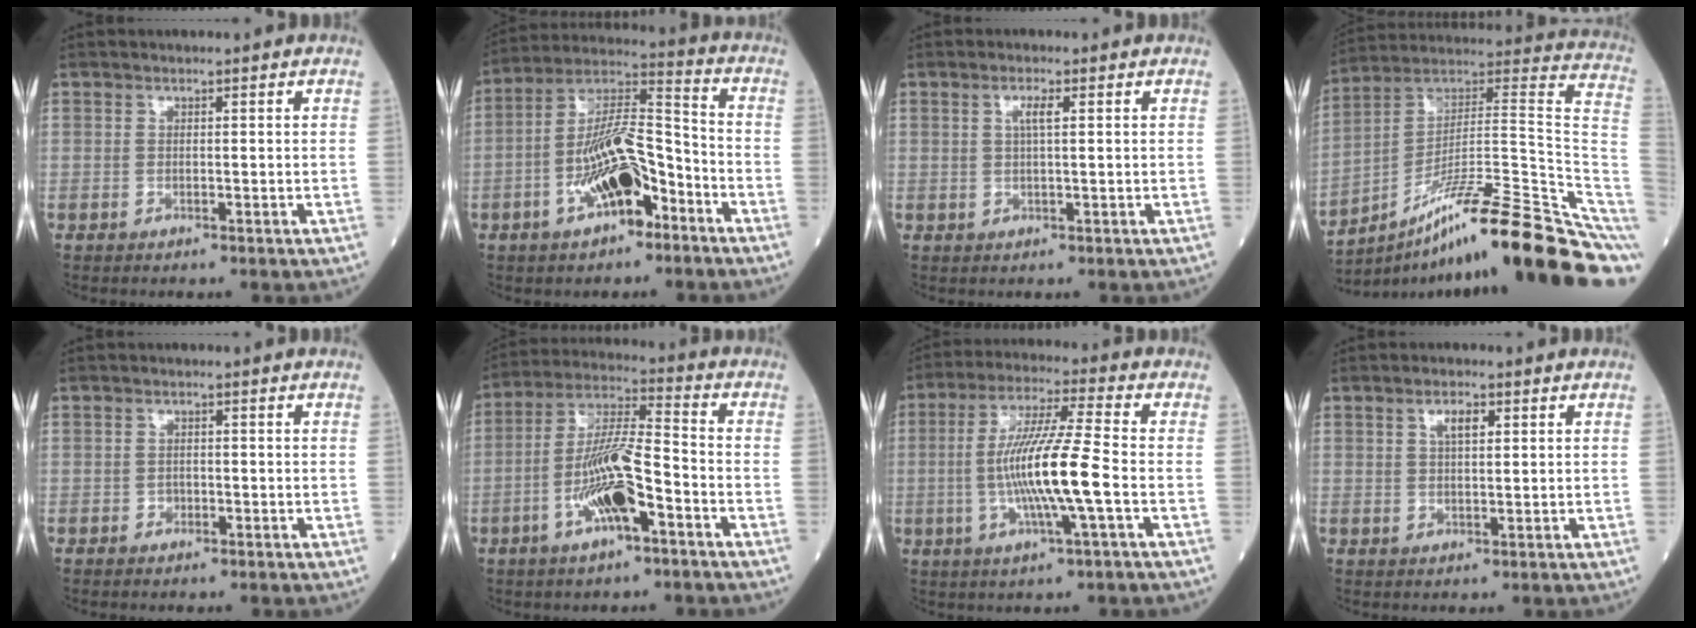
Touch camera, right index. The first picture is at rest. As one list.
[{"total": 12.9, "force": [-5.4, 4.6, 10.7], "torque": [-0.207, 0.022, -0.095]}, {"total": 2.1, "force": [0.7, 0.2, 2.0], "torque": [-0.039, 0.001, 0.010]}, {"total": 26.7, "force": [-16.2, 1.7, 21.1], "torque": [-0.210, 0.050, -0.261]}, {"total": 1.2, "force": [-0.5, 0.9, 0.5], "torque": [-0.006, 0.004, -0.007]}, {"total": 11.6, "force": [-4.4, 2.3, 10.5], "torque": [-0.209, 0.006, -0.080]}, {"total": 12.2, "force": [-2.1, -0.4, 12.0], "torque": [-0.231, -0.002, -0.046]}, {"total": 2.8, "force": [1.2, 0.9, 2.4], "torque": [-0.045, 0.002, 0.022]}]